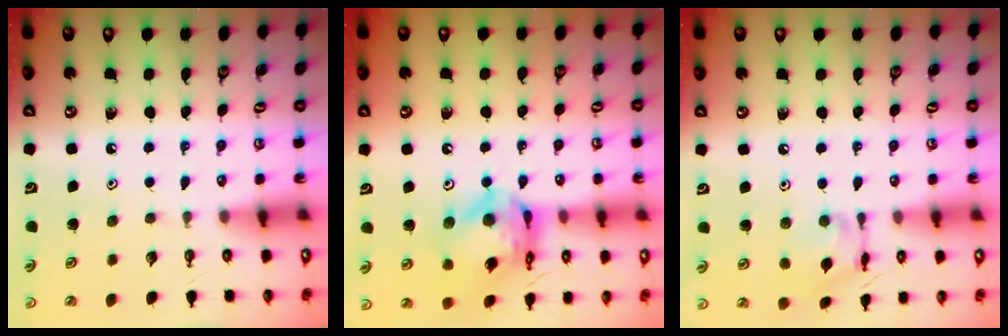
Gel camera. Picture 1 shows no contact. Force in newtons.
{"total": 14.6, "press": 14.6, "slide": 1.3}
{"total": 11.2, "press": 11.2, "slide": 0.9}